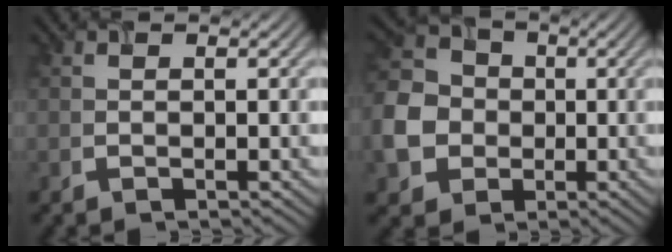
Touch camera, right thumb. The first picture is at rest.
{"total": 8.5, "force": [-1.5, 7.3, 4.0], "torque": [-0.122, -0.002, -0.038]}